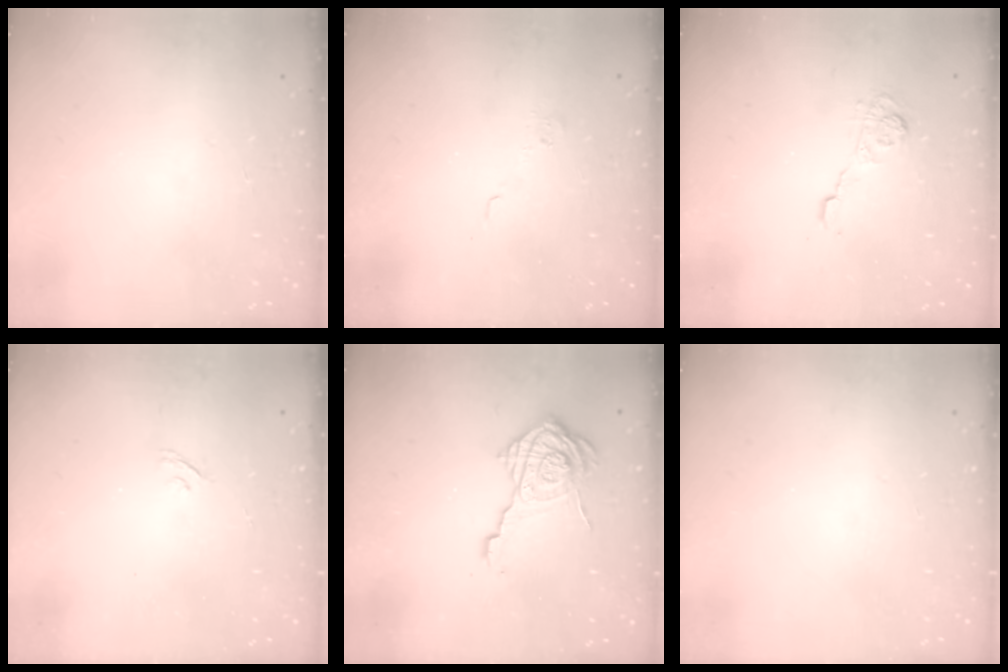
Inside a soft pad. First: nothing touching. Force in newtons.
{"total": 3.6, "press": 3.5, "slide": 0.9}
{"total": 5.8, "press": 5.7, "slide": 0.8}
{"total": 2.2, "press": 1.9, "slide": 1.1}
{"total": 14.4, "press": 14.4, "slide": 0.9}
{"total": 0.0}